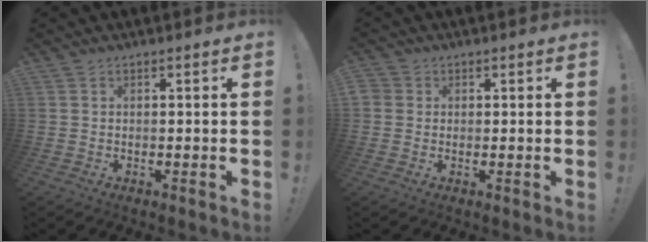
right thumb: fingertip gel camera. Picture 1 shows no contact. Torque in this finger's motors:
{"motor_torque": [0.16, 0.23, 0.54, 0.49, 0.18]}